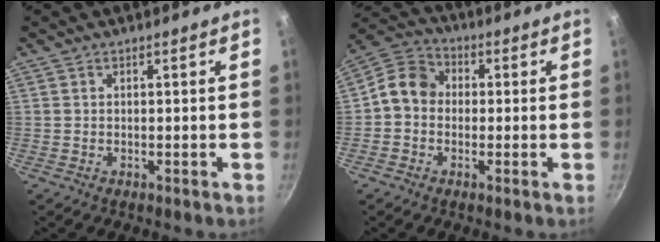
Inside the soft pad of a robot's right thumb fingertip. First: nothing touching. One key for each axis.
{"total": 8.0, "fx": -0.4, "fy": 6.9, "fz": 4.1, "tx": -0.049, "ty": 0.025, "tz": -0.034}